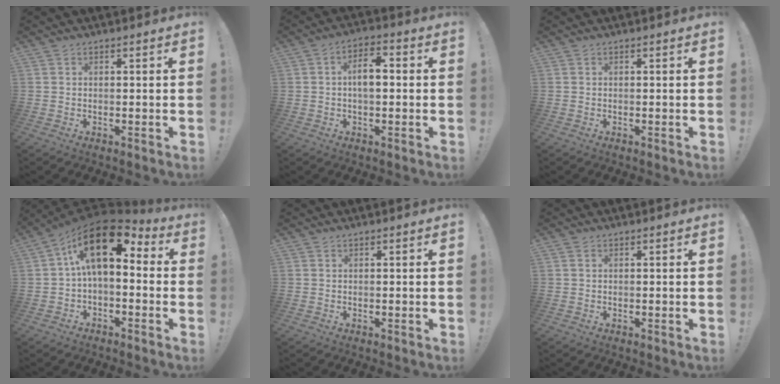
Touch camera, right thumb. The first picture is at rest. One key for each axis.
{"total": 7.1, "fx": 0.0, "fy": 3.8, "fz": 6.0, "tx": -0.087, "ty": 0.010, "tz": -0.002}
{"total": 0.0}
{"total": 14.9, "fx": 5.1, "fy": 6.7, "fz": 12.3, "tx": -0.221, "ty": -0.027, "tz": 0.089}
{"total": 0.0}
{"total": 0.0}